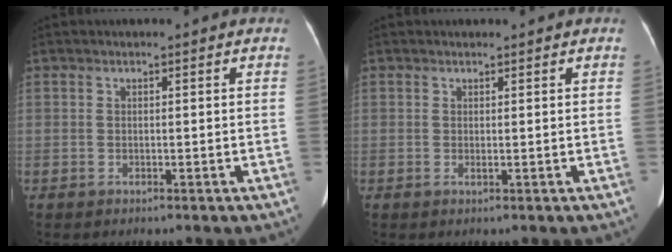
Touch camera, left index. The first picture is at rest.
{"total": 0.8, "force": [0.6, 0.2, 0.6], "torque": [-0.013, 0.005, 0.011]}